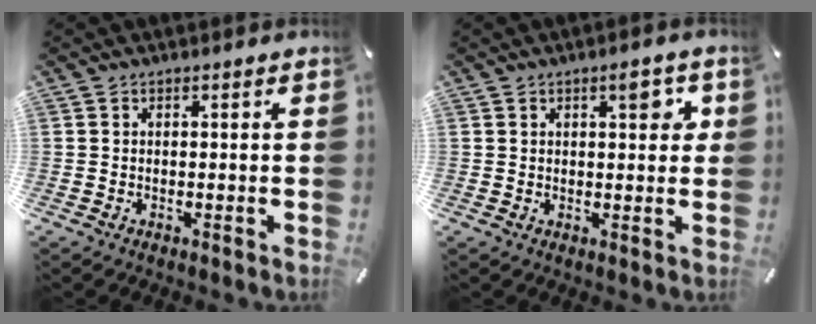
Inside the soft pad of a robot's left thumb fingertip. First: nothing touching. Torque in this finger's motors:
{"motor_torque": [0.67, 0.85, 0.27, -0.41, 0.13]}